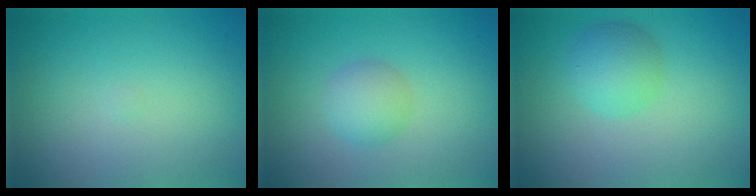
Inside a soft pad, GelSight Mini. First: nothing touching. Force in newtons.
{"total": 2.4, "press": 2.4, "slide": 0.1}
{"total": 3.0, "press": 2.9, "slide": 0.2}